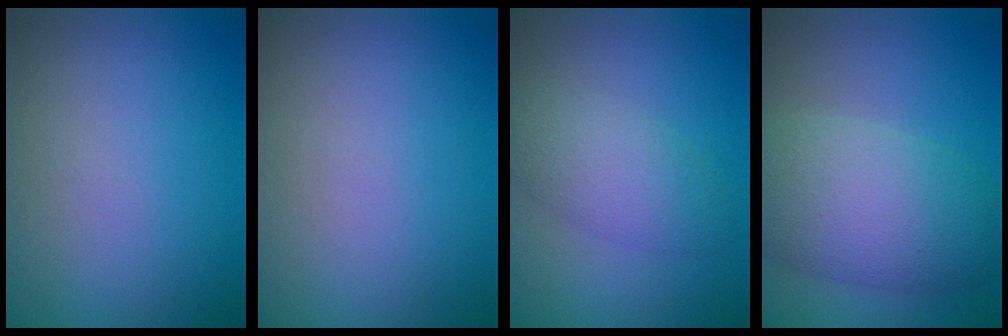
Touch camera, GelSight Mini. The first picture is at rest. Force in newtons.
{"total": 0.0}
{"total": 3.9, "press": 3.9, "slide": 0.2}
{"total": 8.6, "press": 8.6, "slide": 0.6}